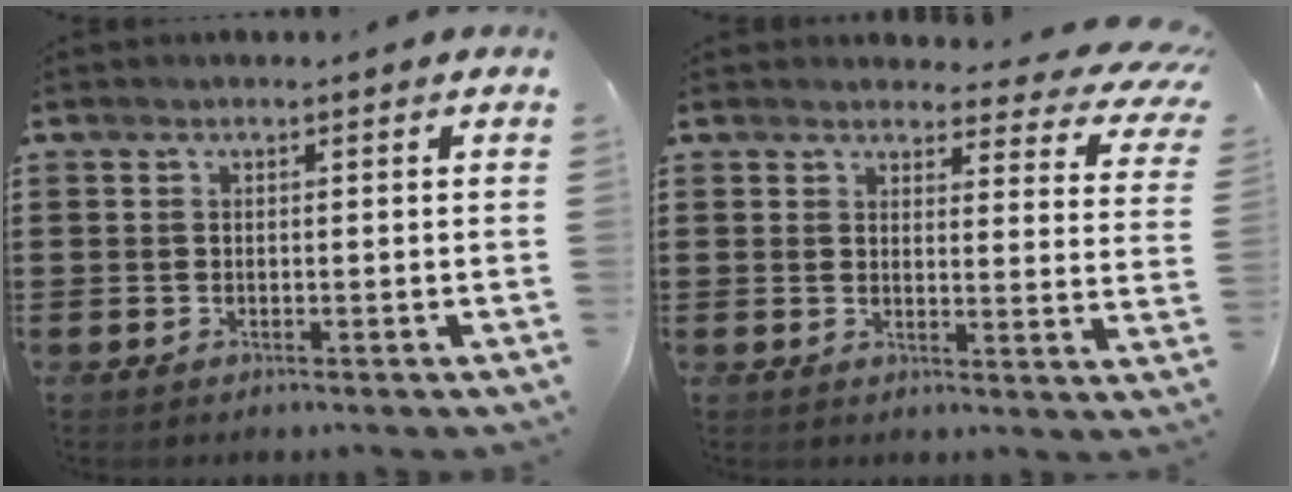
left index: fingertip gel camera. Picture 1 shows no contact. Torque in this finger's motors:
{"motor_torque": [2.14, 0.00, 0.70, 0.08]}